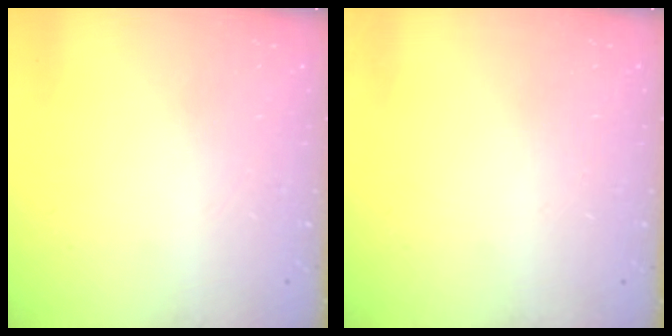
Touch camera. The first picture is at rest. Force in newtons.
{"total": 0.0}